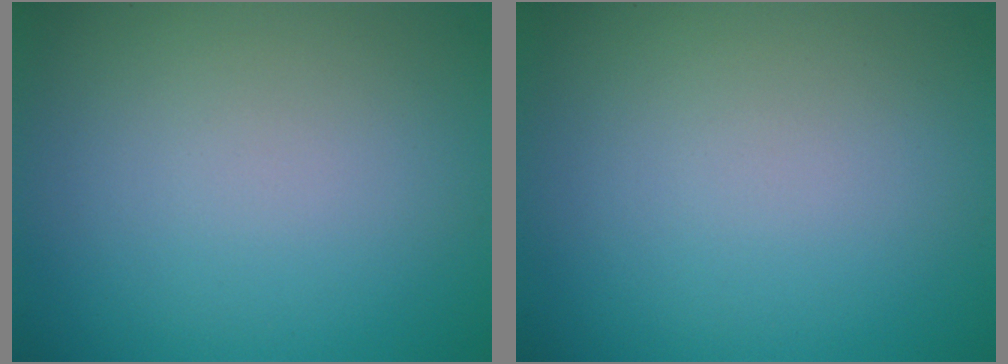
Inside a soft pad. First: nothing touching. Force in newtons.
{"total": 0.0}